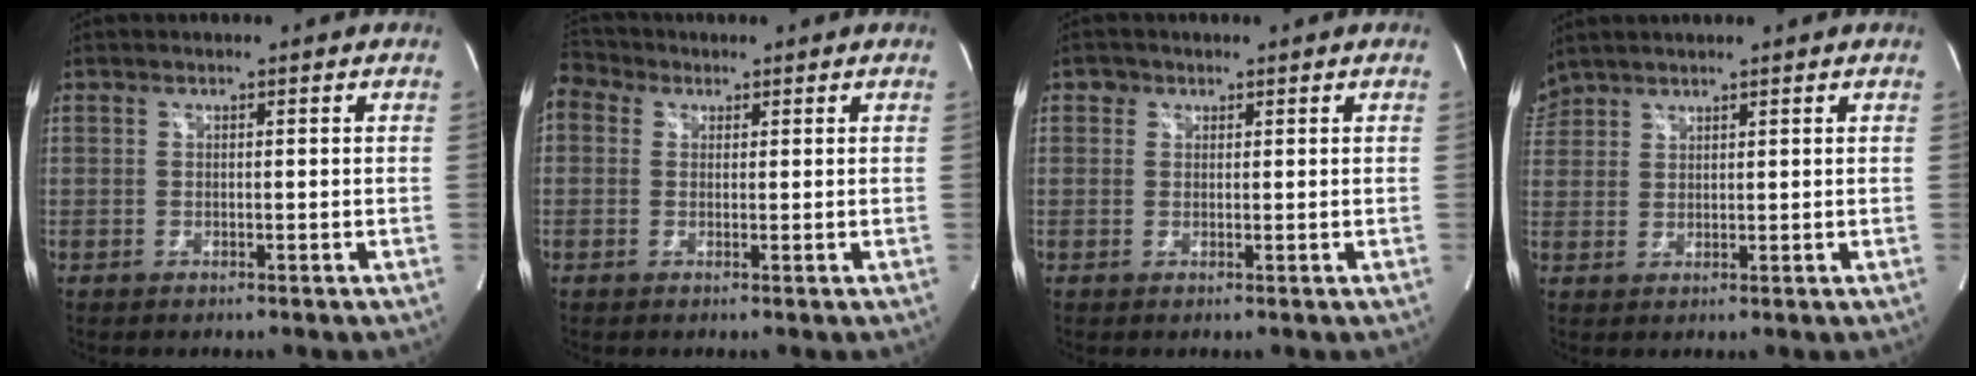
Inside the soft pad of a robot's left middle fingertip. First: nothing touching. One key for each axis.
{"total": 4.8, "fx": 2.3, "fy": 3.7, "fz": 2.1, "tx": -0.058, "ty": 0.036, "tz": 0.046}
{"total": 1.3, "fx": 0.6, "fy": 1.1, "fz": 0.1, "tx": 0.006, "ty": 0.004, "tz": 0.006}
{"total": 3.5, "fx": 3.3, "fy": 1.1, "fz": 0.2, "tx": -0.012, "ty": 0.024, "tz": 0.068}